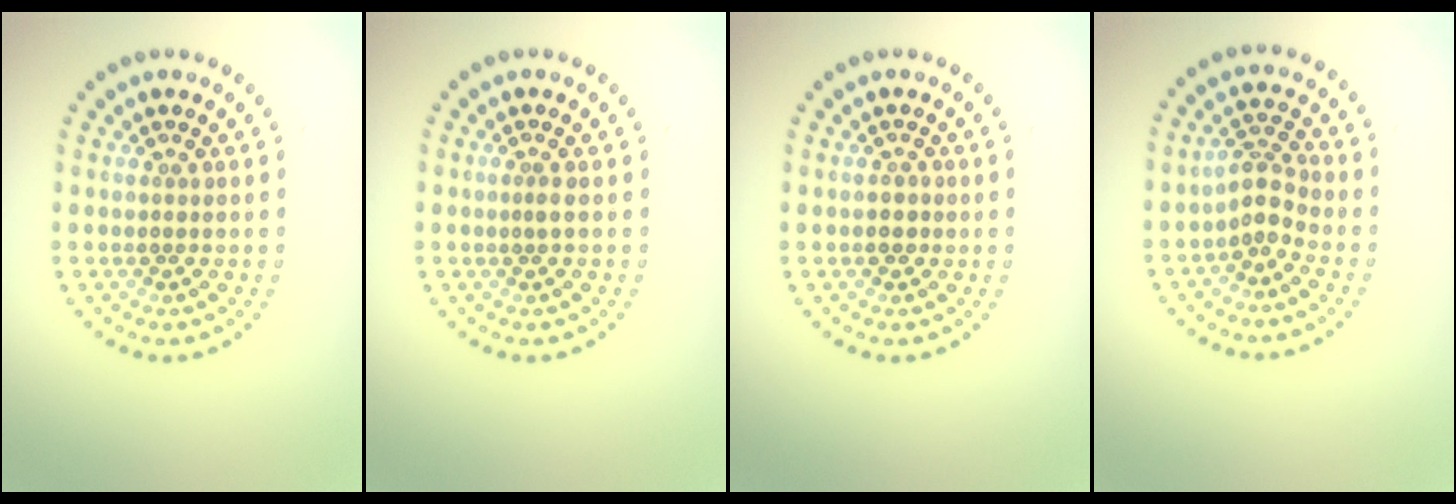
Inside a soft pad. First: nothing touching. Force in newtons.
{"total": 0.7, "press": 0.4, "slide": 0.6}
{"total": 1.3, "press": 1.2, "slide": 0.3}
{"total": 2.3, "press": 1.6, "slide": 1.6}